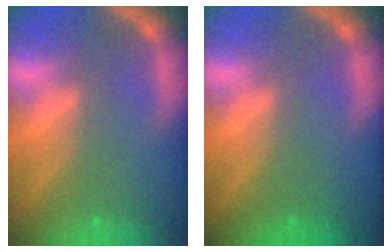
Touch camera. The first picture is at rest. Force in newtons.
{"total": 0.0}